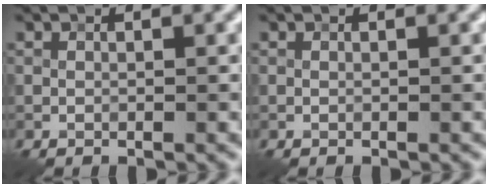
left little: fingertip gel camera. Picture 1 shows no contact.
{"total": 0.0}